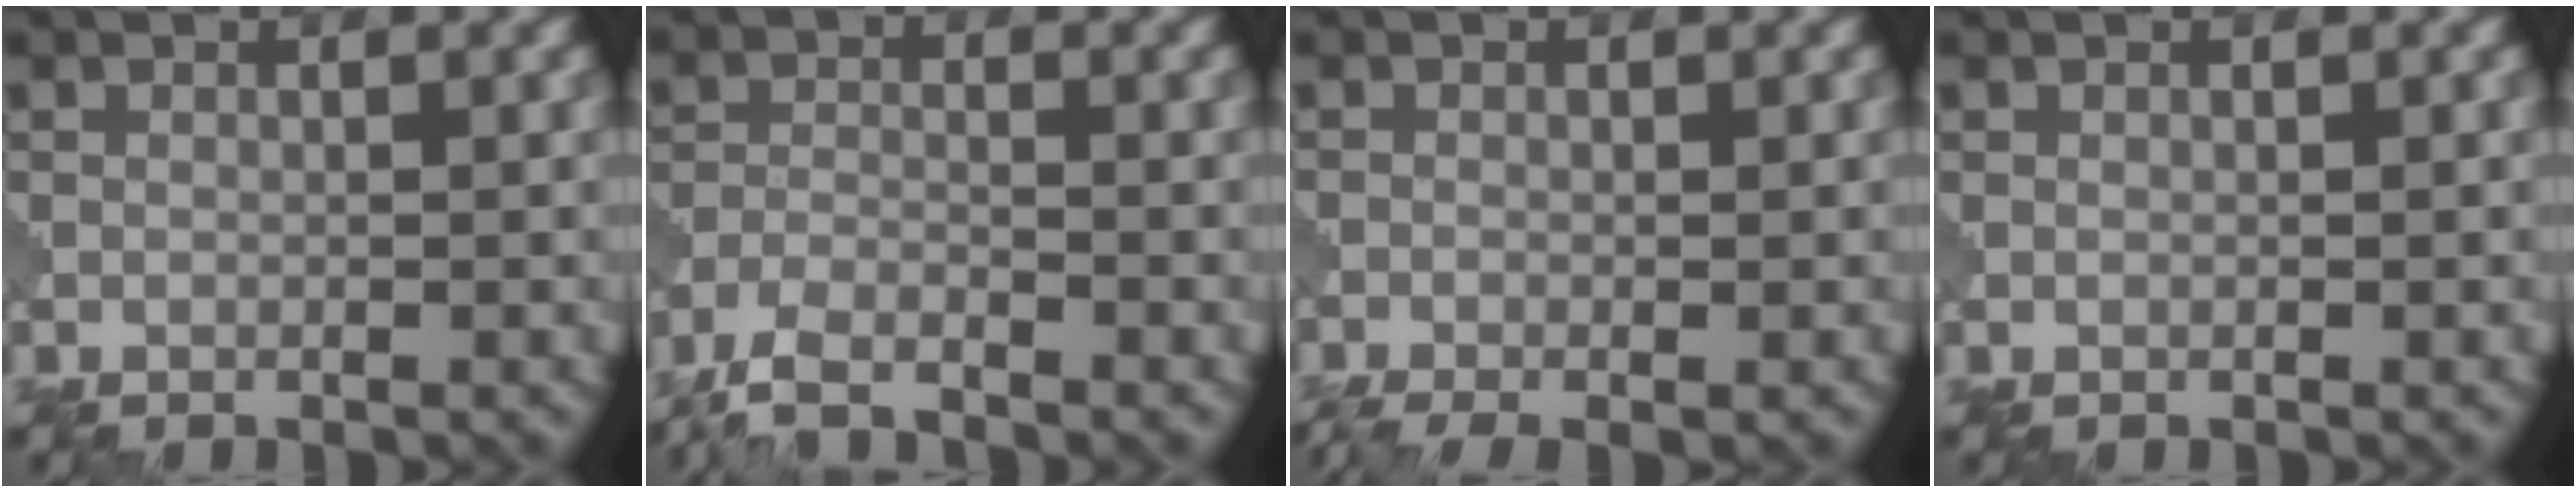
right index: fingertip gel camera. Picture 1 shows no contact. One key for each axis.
{"total": 4.4, "fx": -3.9, "fy": 0.9, "fz": 2.0, "tx": -0.043, "ty": -0.007, "tz": -0.085}
{"total": 3.2, "fx": -2.3, "fy": 0.7, "fz": 2.1, "tx": -0.037, "ty": -0.009, "tz": -0.047}
{"total": 0.0}